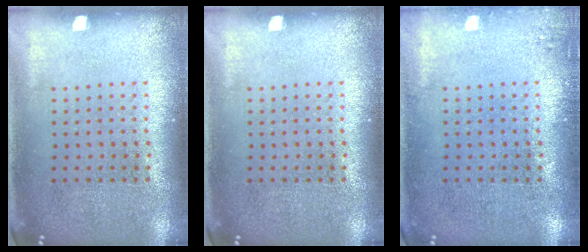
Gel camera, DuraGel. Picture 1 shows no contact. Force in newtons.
{"total": 0.0}
{"total": 1.0, "press": 1.0, "slide": 0.2}